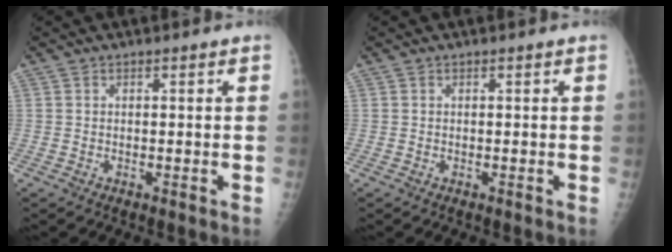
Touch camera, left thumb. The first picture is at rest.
{"total": 0.0}